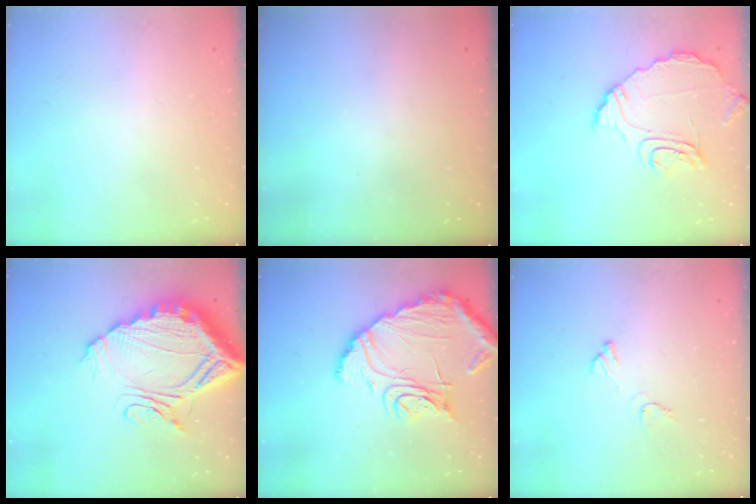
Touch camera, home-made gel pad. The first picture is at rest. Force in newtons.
{"total": 3.0, "press": 3.0, "slide": 0.1}
{"total": 9.4, "press": 9.3, "slide": 1.0}
{"total": 20.5, "press": 20.4, "slide": 1.9}
{"total": 15.7, "press": 15.6, "slide": 1.0}
{"total": 5.7, "press": 5.7, "slide": 0.4}